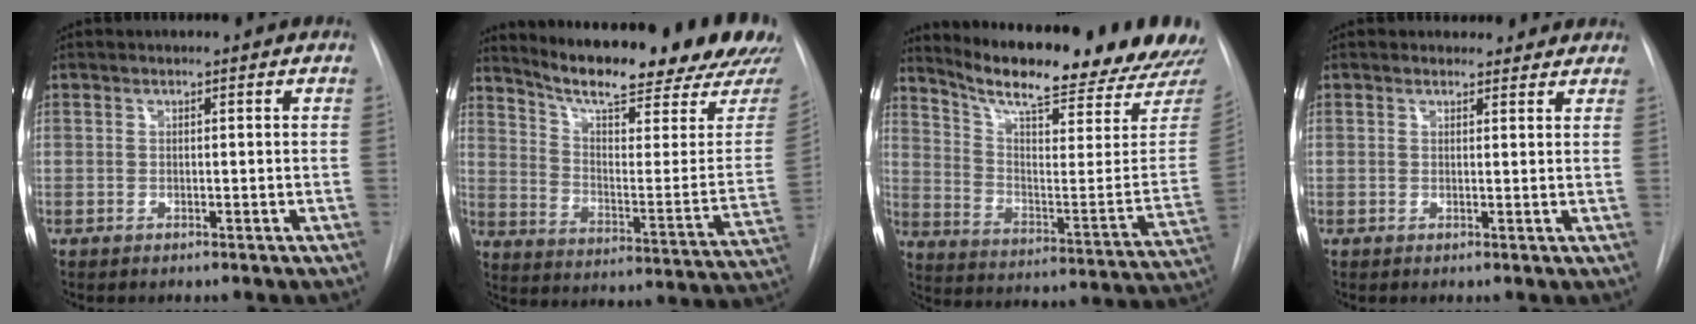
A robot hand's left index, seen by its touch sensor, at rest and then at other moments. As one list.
[{"total": 25.8, "force": [22.8, 2.8, 11.8], "torque": [-0.184, -0.096, 0.293]}, {"total": 26.0, "force": [23.2, 2.6, 11.4], "torque": [-0.180, -0.101, 0.303]}, {"total": 4.1, "force": [3.6, 2.0, 0.1], "torque": [0.016, -0.002, 0.026]}]